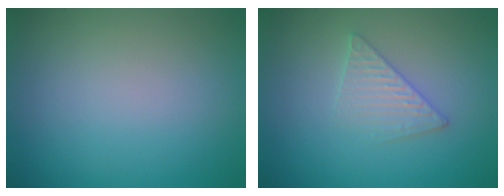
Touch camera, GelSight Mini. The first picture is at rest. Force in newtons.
{"total": 2.4, "press": 2.3, "slide": 0.2}